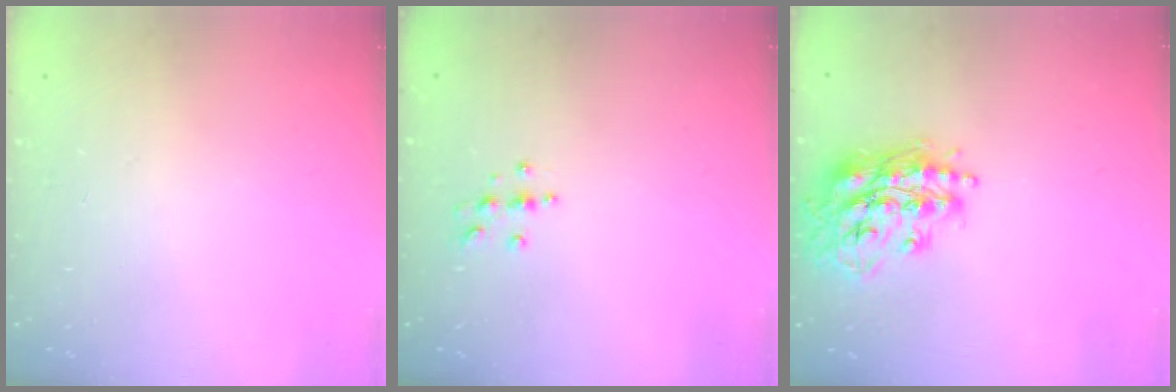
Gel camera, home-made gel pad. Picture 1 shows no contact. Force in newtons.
{"total": 4.6, "press": 4.5, "slide": 0.6}
{"total": 17.1, "press": 17.0, "slide": 1.4}